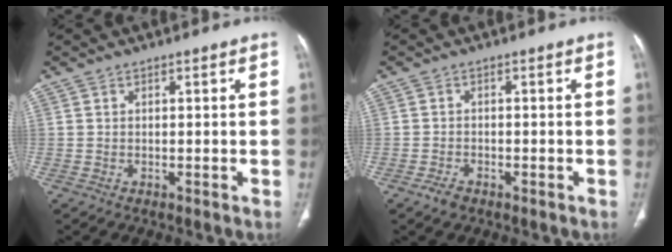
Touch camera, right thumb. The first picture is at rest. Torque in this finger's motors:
{"motor_torque": [1.34, 1.26, 0.34, -0.63, 0.04]}